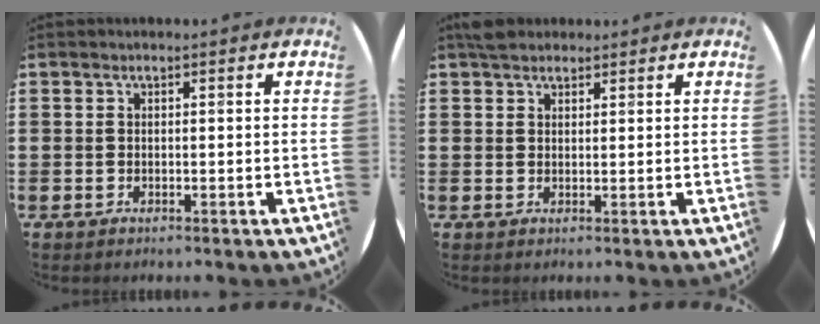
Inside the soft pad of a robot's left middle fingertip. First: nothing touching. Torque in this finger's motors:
{"motor_torque": [0.81, -0.80, 0.13, 0.03]}